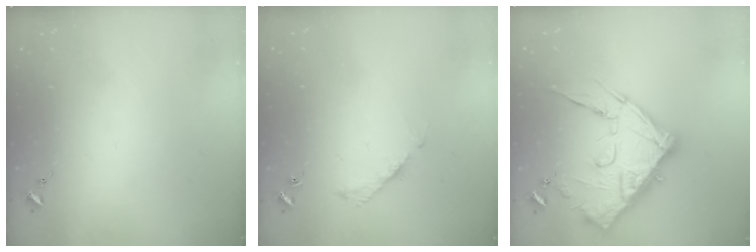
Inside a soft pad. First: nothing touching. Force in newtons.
{"total": 4.1, "press": 4.1, "slide": 0.3}
{"total": 19.4, "press": 19.4, "slide": 1.0}